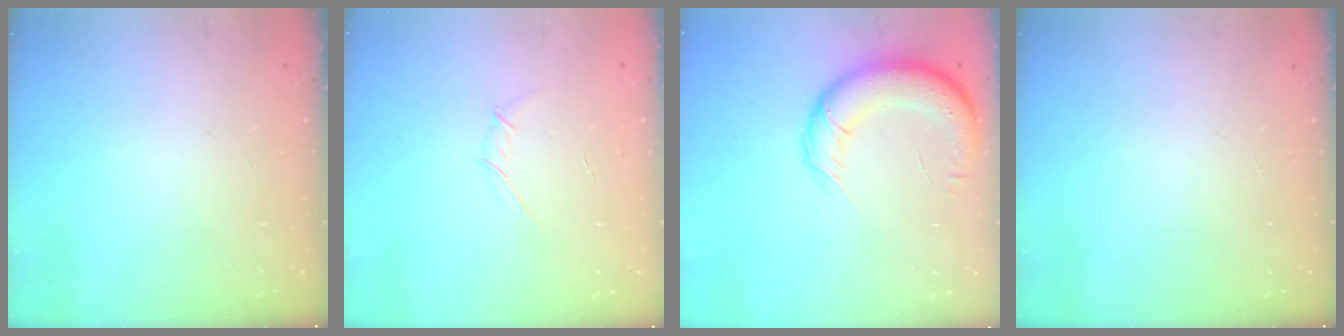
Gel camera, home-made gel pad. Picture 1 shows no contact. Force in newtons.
{"total": 3.0, "press": 2.9, "slide": 0.6}
{"total": 14.9, "press": 14.5, "slide": 3.5}
{"total": 0.0}